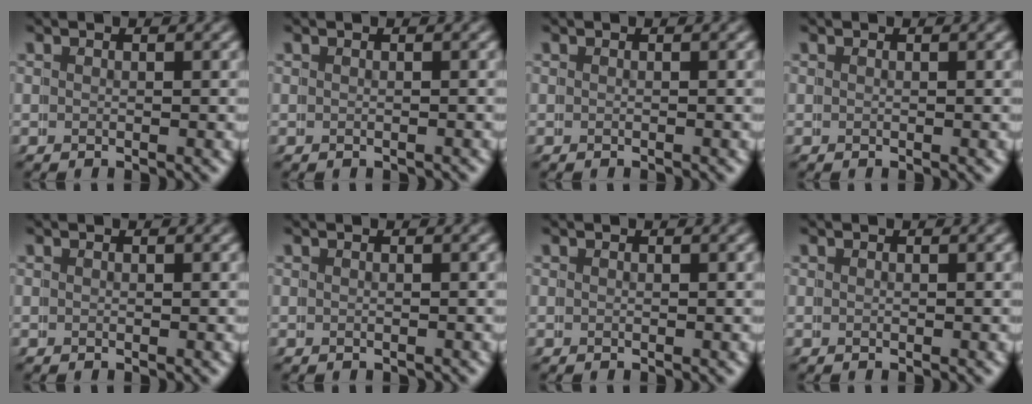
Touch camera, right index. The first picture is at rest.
{"total": 0.7, "force": [-0.1, -0.1, -0.6], "torque": [0.008, 0.002, -0.001]}
{"total": 0.0}
{"total": 0.0}
{"total": 0.0}
{"total": 0.5, "force": [0.0, 0.0, -0.5], "torque": [0.005, 0.001, 0.001]}
{"total": 0.0}
{"total": 0.0}